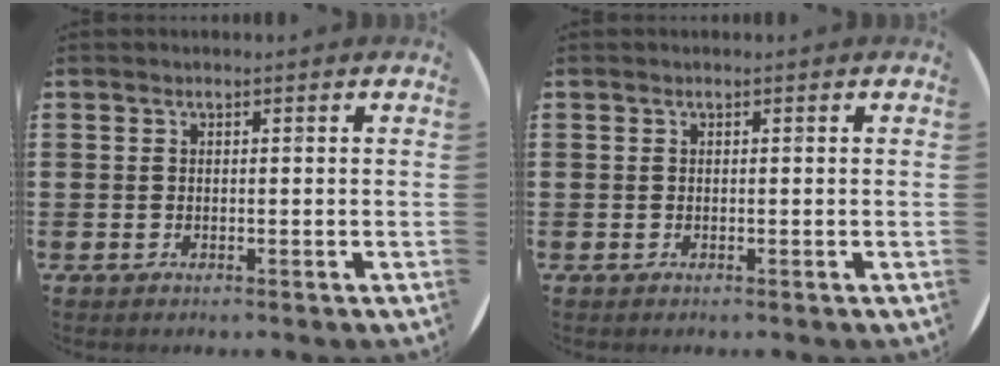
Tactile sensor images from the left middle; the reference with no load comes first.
{"total": 0.0}